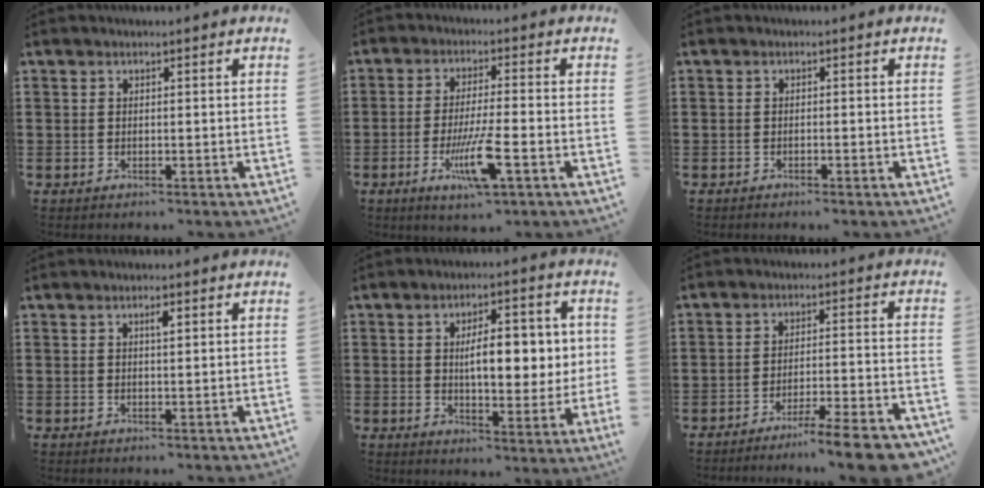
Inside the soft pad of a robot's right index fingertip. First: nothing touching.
{"total": 8.6, "force": [-3.5, 1.2, 7.8], "torque": [-0.156, -0.015, -0.064]}
{"total": 0.7, "force": [-0.6, -0.1, 0.3], "torque": [-0.007, -0.005, -0.011]}
{"total": 1.4, "force": [0.6, 0.4, 1.3], "torque": [-0.017, 0.001, 0.007]}
{"total": 9.2, "force": [1.4, 3.0, 8.6], "torque": [-0.138, 0.000, 0.018]}
{"total": 7.4, "force": [-6.2, -0.2, 4.1], "torque": [-0.058, -0.002, -0.113]}